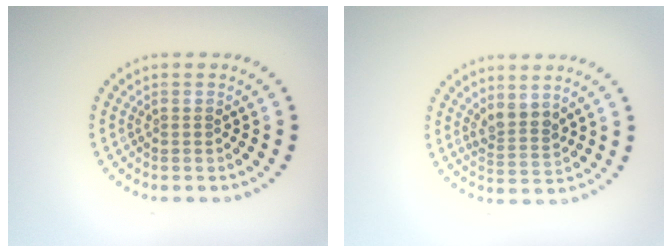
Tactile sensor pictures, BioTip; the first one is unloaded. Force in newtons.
{"total": 2.2, "press": 1.8, "slide": 1.2}